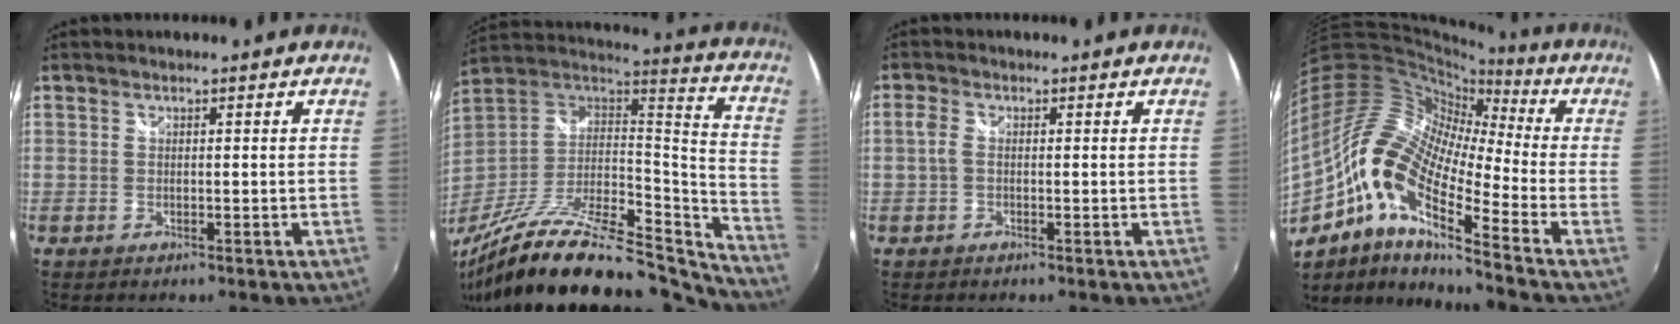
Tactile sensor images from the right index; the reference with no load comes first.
{"total": 29.5, "force": [-24.5, 7.7, 14.7], "torque": [-0.228, -0.028, -0.390]}
{"total": 1.9, "force": [0.0, 1.1, 1.6], "torque": [-0.038, 0.004, -0.003]}
{"total": 18.0, "force": [-6.6, 5.7, 15.8], "torque": [-0.263, -0.009, -0.152]}